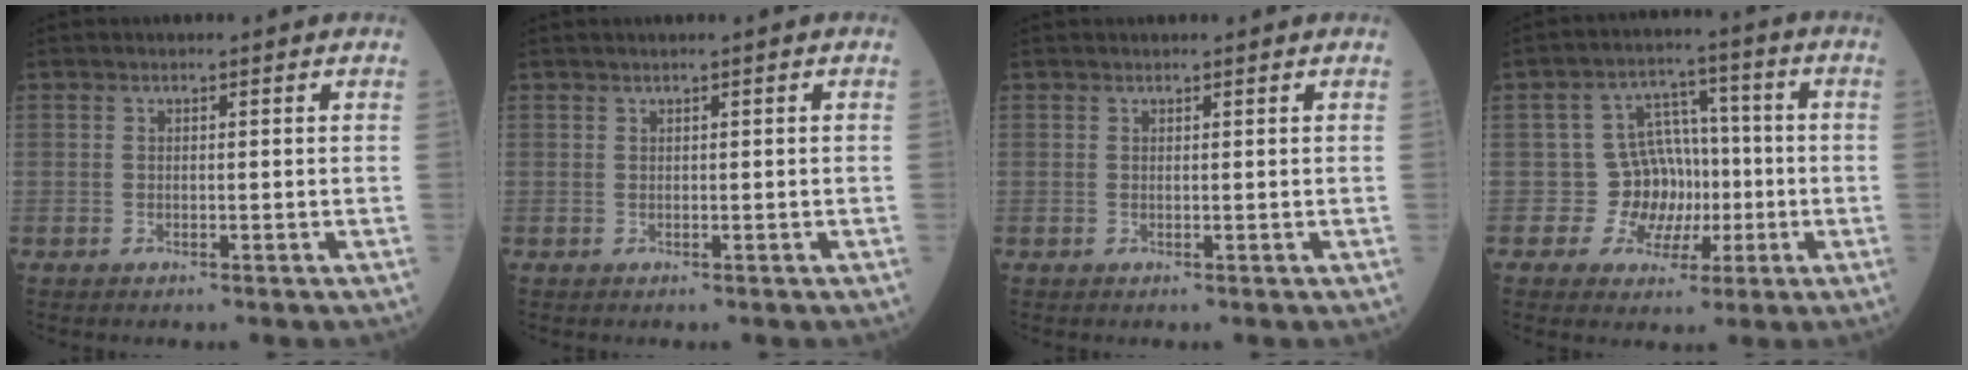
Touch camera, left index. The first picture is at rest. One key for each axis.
{"total": 0.6, "fx": 0.5, "fy": -0.2, "fz": 0.3, "tx": -0.007, "ty": 0.006, "tz": 0.019}
{"total": 1.6, "fx": 1.5, "fy": 0.3, "fz": 0.5, "tx": -0.010, "ty": 0.018, "tz": 0.023}
{"total": 7.6, "fx": -1.5, "fy": 7.1, "fz": 2.3, "tx": -0.027, "ty": 0.024, "tz": -0.017}